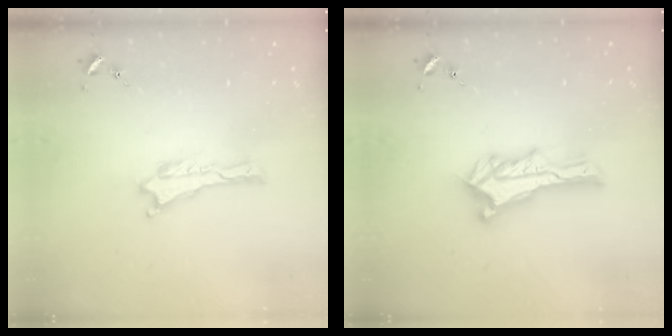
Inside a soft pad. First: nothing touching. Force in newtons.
{"total": 3.2, "press": 3.2, "slide": 0.3}